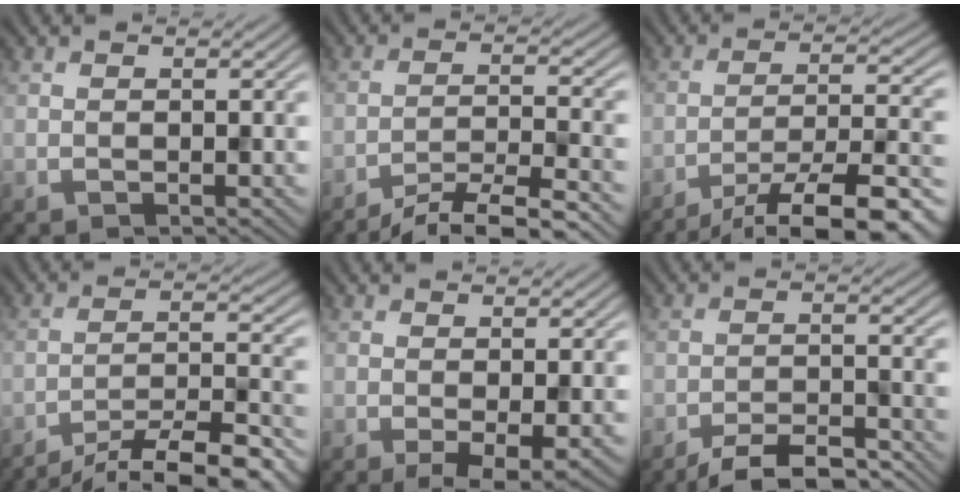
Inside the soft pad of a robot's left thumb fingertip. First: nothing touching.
{"total": 8.7, "force": [-7.1, 1.2, 4.9], "torque": [-0.083, 0.001, -0.119]}
{"total": 14.8, "force": [-11.3, 3.1, 9.1], "torque": [-0.145, -0.010, -0.166]}
{"total": 13.5, "force": [-11.2, 2.4, 7.3], "torque": [-0.118, -0.006, -0.166]}
{"total": 3.1, "force": [-0.7, 0.7, 2.9], "torque": [-0.052, -0.010, -0.011]}
{"total": 6.3, "force": [-5.2, 1.2, 3.3], "torque": [-0.055, 0.001, -0.089]}